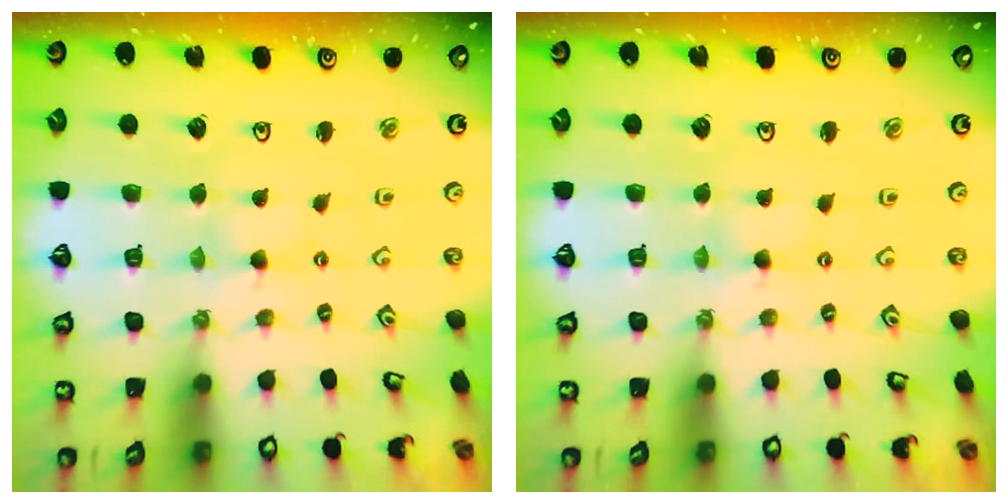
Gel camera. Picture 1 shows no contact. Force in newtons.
{"total": 0.0}